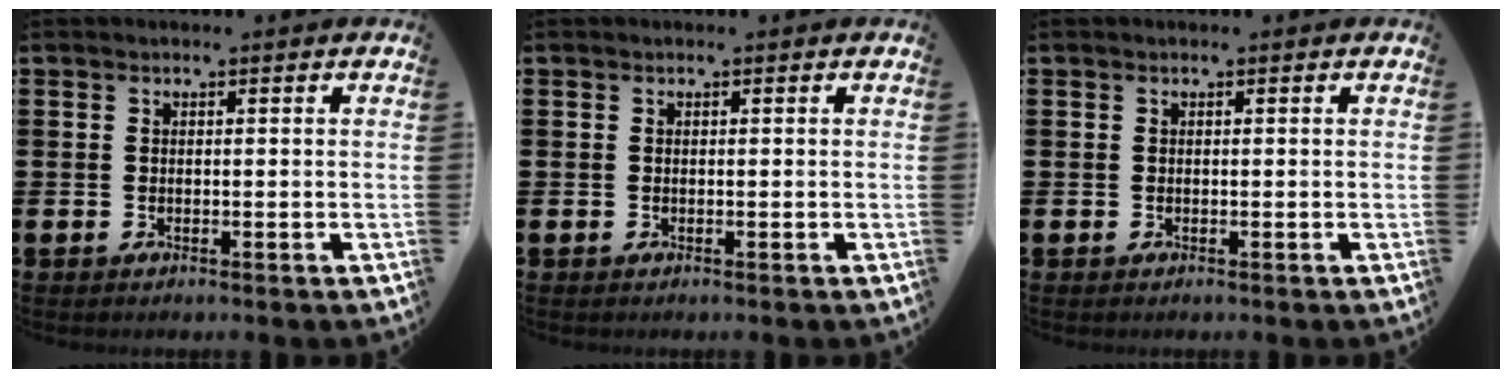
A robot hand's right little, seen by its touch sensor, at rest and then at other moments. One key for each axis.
{"total": 0.0}
{"total": 0.0}